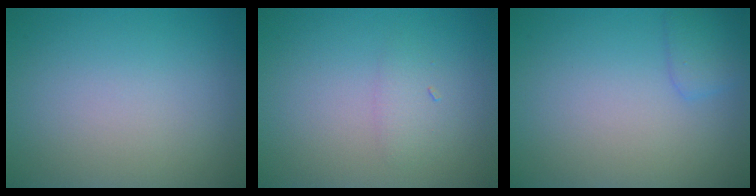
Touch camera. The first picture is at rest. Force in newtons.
{"total": 1.3, "press": 1.3, "slide": 0.1}
{"total": 1.6, "press": 1.6, "slide": 0.1}